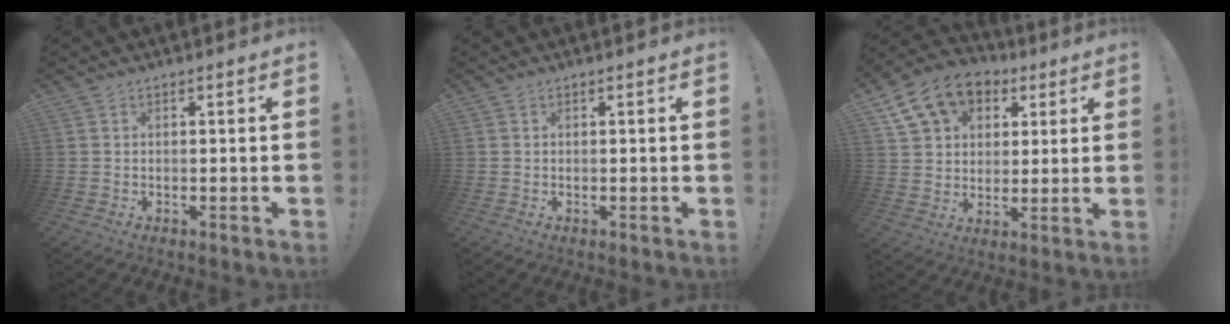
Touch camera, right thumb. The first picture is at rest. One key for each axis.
{"total": 0.0}
{"total": 14.4, "fx": 7.2, "fy": 10.6, "fz": 6.4, "tx": -0.096, "ty": -0.034, "tz": 0.139}